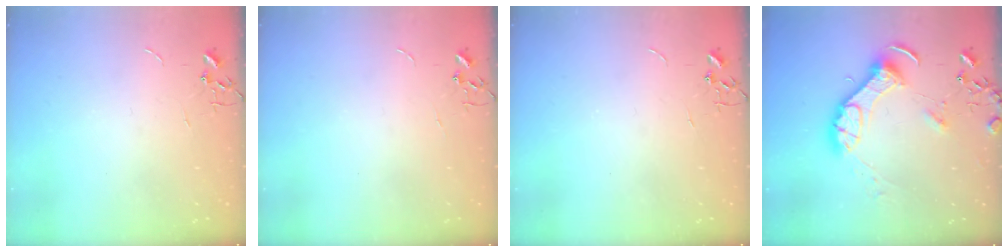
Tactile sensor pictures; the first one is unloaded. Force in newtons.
{"total": 0.0}
{"total": 0.0}
{"total": 12.3, "press": 12.1, "slide": 1.6}